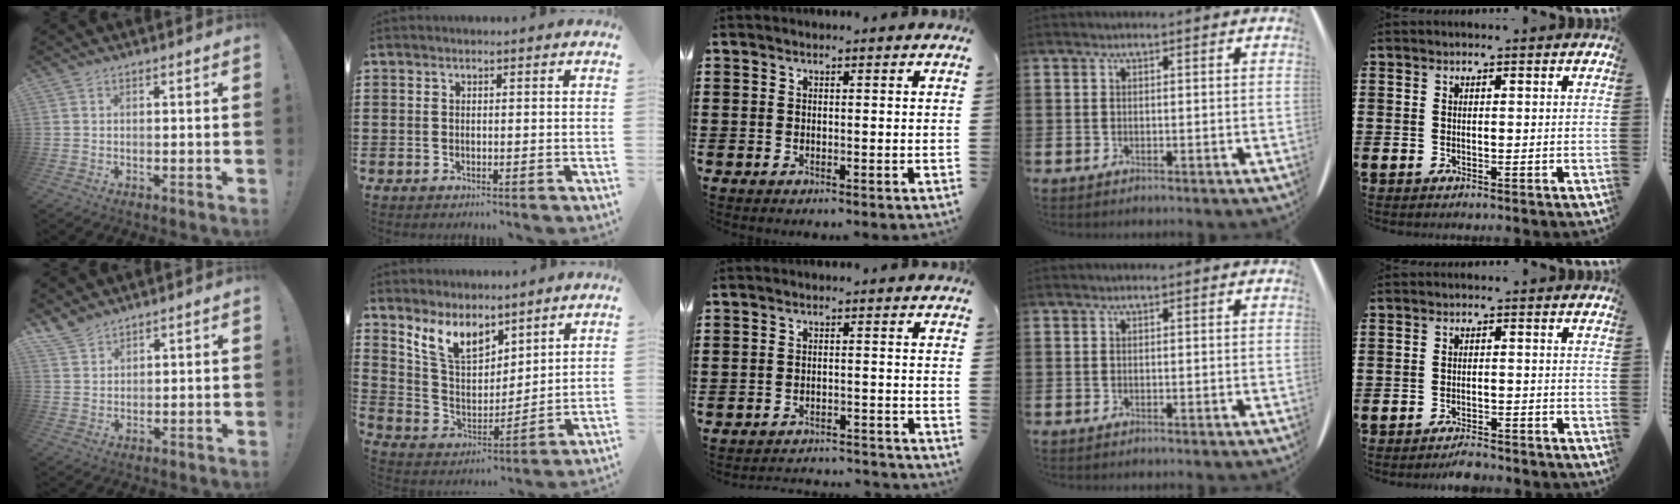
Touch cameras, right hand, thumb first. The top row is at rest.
{"thumb": {"total": 4.7, "force": [4.2, 1.8, 1.2], "torque": [-0.021, -0.028, 0.080]}, "index": {"total": 8.4, "force": [6.3, 4.1, 3.7], "torque": [-0.102, -0.013, 0.118]}, "middle": {"total": 2.9, "force": [-2.8, 0.0, 0.2], "torque": [-0.010, -0.001, -0.059]}, "little": {"total": 2.0, "force": [-2.0, 0.1, 0.4], "torque": [-0.011, 0.004, -0.040]}}